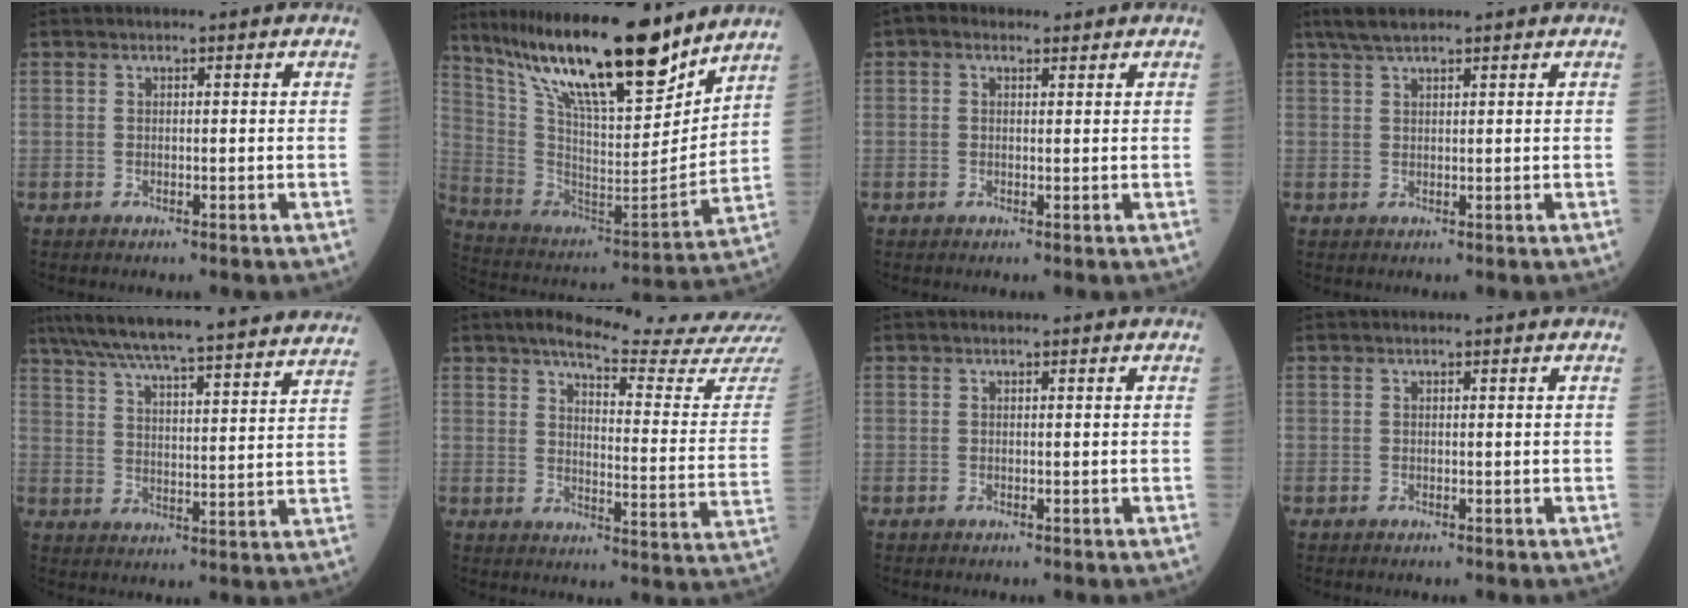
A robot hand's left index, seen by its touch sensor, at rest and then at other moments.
{"total": 23.5, "force": [17.8, 4.4, 14.7], "torque": [-0.264, -0.005, 0.312]}
{"total": 2.1, "force": [1.3, 1.3, 1.1], "torque": [-0.028, 0.020, 0.020]}
{"total": 3.8, "force": [3.0, 0.6, 2.3], "torque": [-0.051, 0.020, 0.060]}
{"total": 33.2, "force": [29.8, 2.6, 14.4], "torque": [-0.242, -0.030, 0.386]}
{"total": 18.6, "force": [17.2, -0.8, 7.0], "torque": [-0.104, -0.103, 0.201]}
{"total": 0.0}
{"total": 0.0}